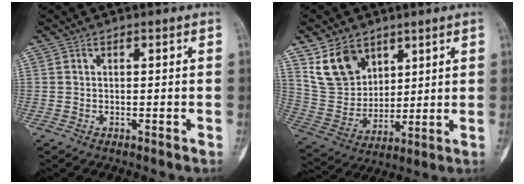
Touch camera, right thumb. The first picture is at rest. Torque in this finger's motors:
{"motor_torque": [0.31, 0.76, 0.24, -0.02, 0.06]}